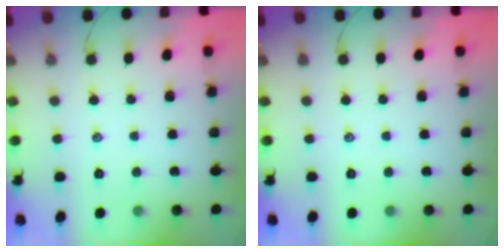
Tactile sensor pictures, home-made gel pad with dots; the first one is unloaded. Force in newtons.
{"total": 0.0}